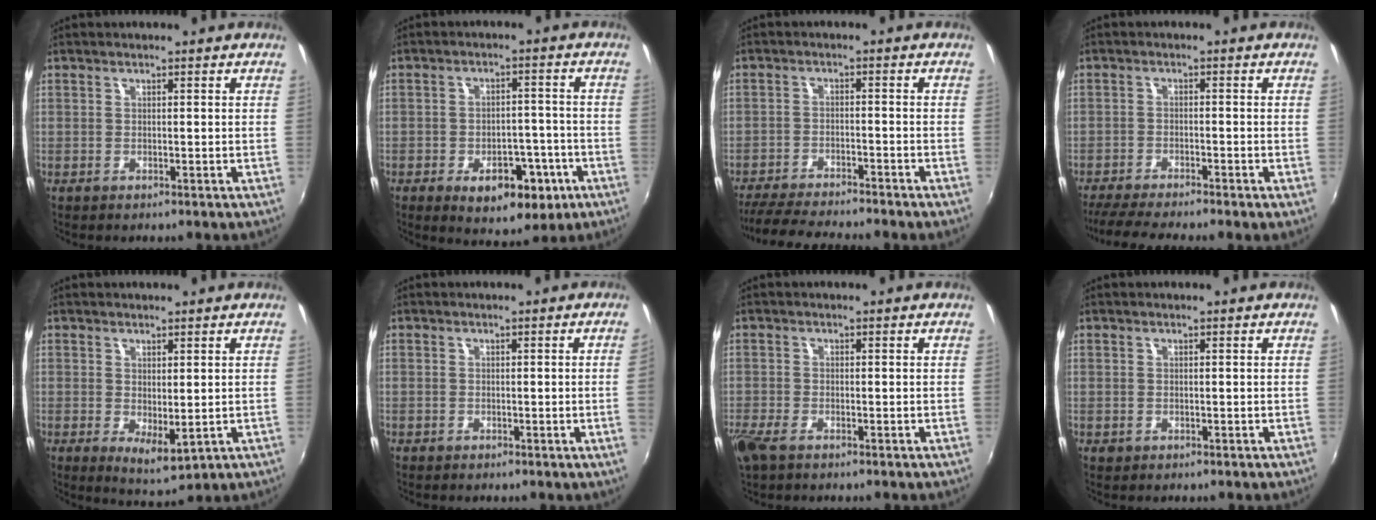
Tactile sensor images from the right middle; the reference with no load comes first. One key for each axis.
{"total": 10.9, "fx": -5.3, "fy": 6.2, "fz": 7.2, "tx": -0.113, "ty": 0.002, "tz": -0.060}
{"total": 11.0, "fx": -10.0, "fy": 0.4, "fz": 4.5, "tx": -0.107, "ty": -0.019, "tz": -0.163}
{"total": 7.5, "fx": -6.6, "fy": -0.3, "fz": 3.5, "tx": -0.085, "ty": -0.023, "tz": -0.113}
{"total": 4.4, "fx": 0.1, "fy": 2.2, "fz": 3.9, "tx": -0.058, "ty": -0.013, "tz": 0.009}
{"total": 1.5, "fx": -0.1, "fy": -0.9, "fz": 1.2, "tx": -0.012, "ty": -0.008, "tz": 0.000}
{"total": 4.5, "fx": -3.0, "fy": 1.7, "fz": 2.9, "tx": -0.074, "ty": -0.015, "tz": -0.060}
{"total": 0.5, "fx": -0.2, "fy": 0.5, "fz": 0.2, "tx": -0.002, "ty": -0.003, "tz": -0.003}